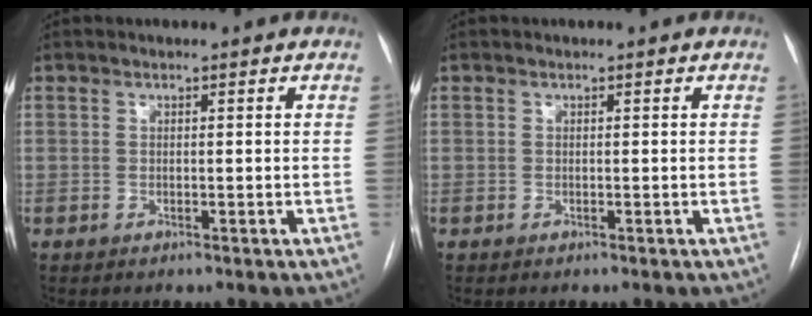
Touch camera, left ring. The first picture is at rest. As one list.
[{"total": 0.0}]